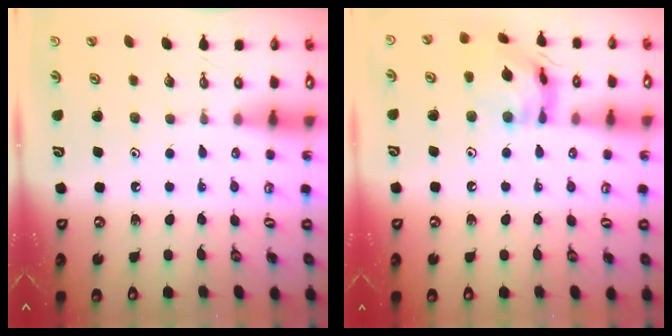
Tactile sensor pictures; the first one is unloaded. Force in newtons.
{"total": 13.1, "press": 13.1, "slide": 0.8}